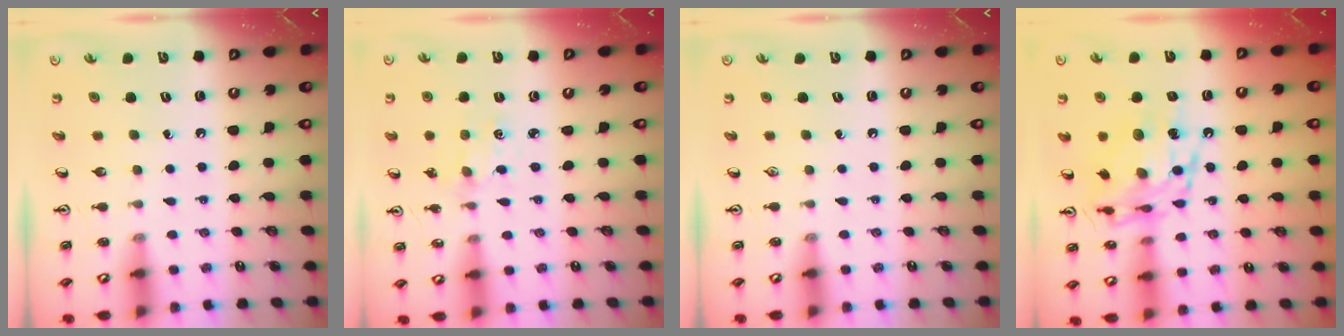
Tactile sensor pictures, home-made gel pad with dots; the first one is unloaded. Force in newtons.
{"total": 1.9, "press": 1.9, "slide": 0.3}
{"total": 0.0}
{"total": 15.3, "press": 15.3, "slide": 1.3}